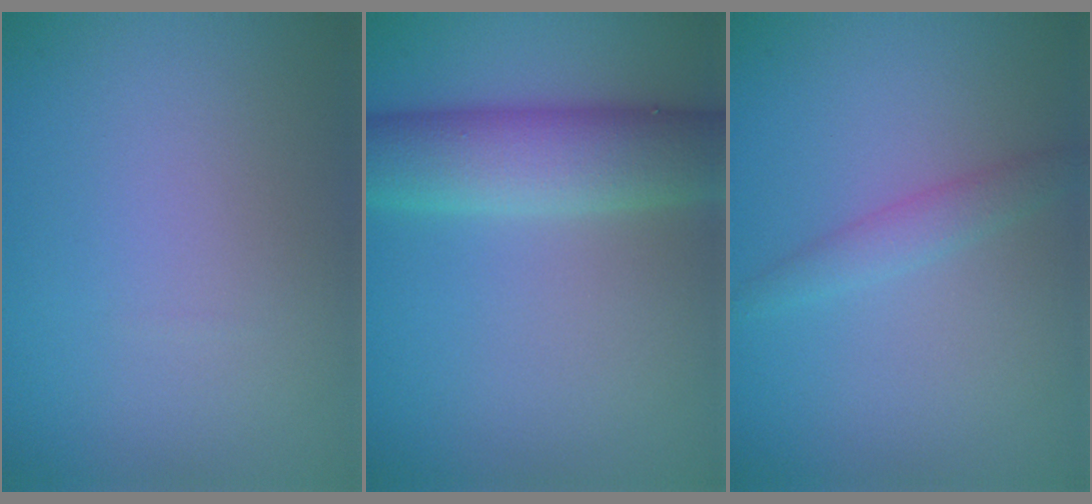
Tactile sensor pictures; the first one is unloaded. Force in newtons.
{"total": 6.8, "press": 6.8, "slide": 0.3}
{"total": 1.7, "press": 1.7, "slide": 0.1}